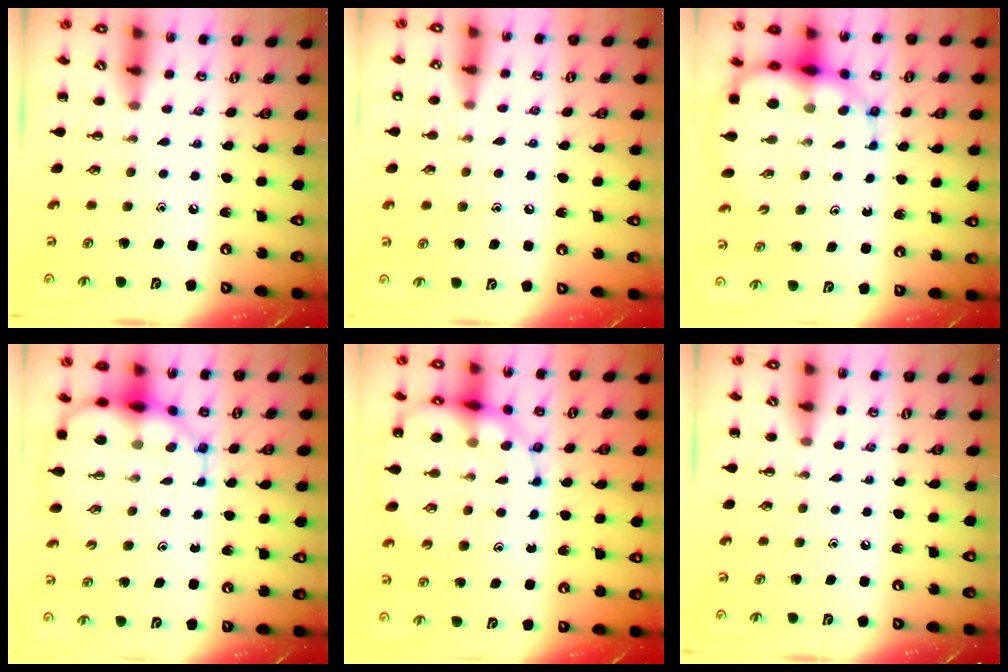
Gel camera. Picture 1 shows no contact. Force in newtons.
{"total": 6.4, "press": 6.2, "slide": 1.6}
{"total": 12.1, "press": 11.7, "slide": 3.3}
{"total": 11.6, "press": 11.1, "slide": 3.4}
{"total": 17.9, "press": 17.6, "slide": 3.0}
{"total": 0.0}